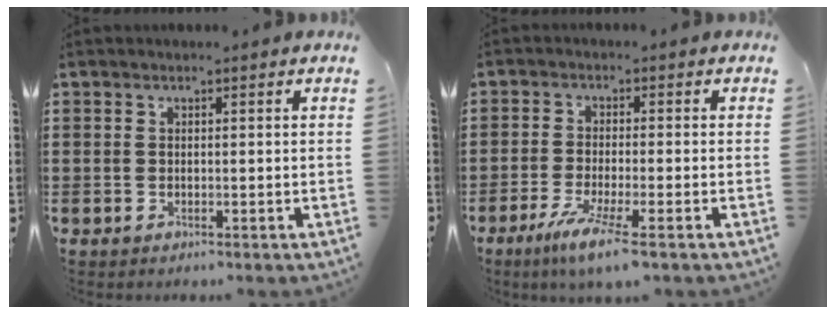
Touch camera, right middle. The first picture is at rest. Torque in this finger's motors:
{"motor_torque": [1.67, -0.17, 0.49, 0.16]}